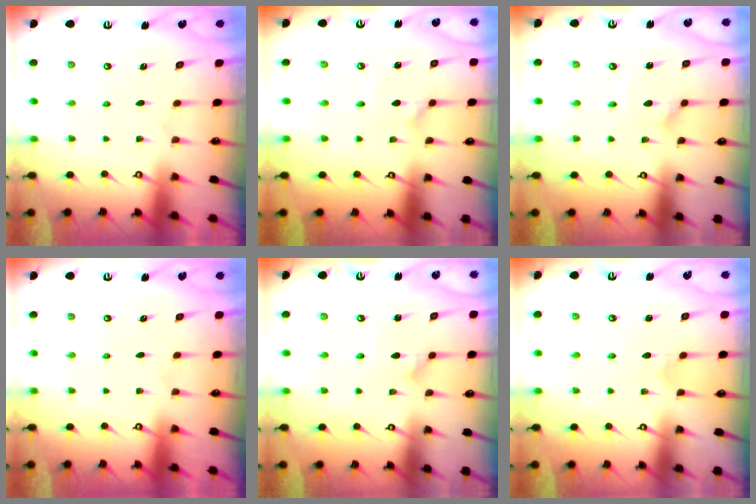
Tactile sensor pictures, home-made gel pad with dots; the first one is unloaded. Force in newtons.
{"total": 2.7, "press": 2.7, "slide": 0.4}
{"total": 2.4, "press": 2.4, "slide": 0.2}
{"total": 0.0}
{"total": 1.8, "press": 1.8, "slide": 0.0}
{"total": 2.7, "press": 2.7, "slide": 0.1}